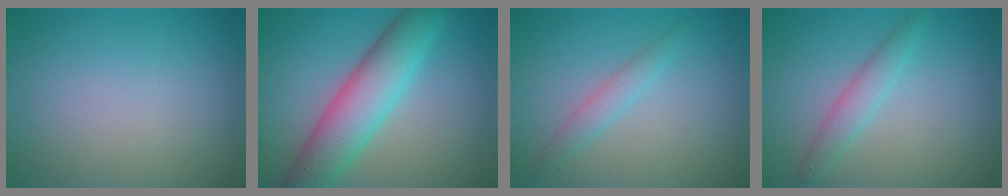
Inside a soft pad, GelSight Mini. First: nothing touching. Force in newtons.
{"total": 7.2, "press": 7.2, "slide": 0.1}
{"total": 1.7, "press": 1.7, "slide": 0.0}
{"total": 2.1, "press": 2.1, "slide": 0.0}